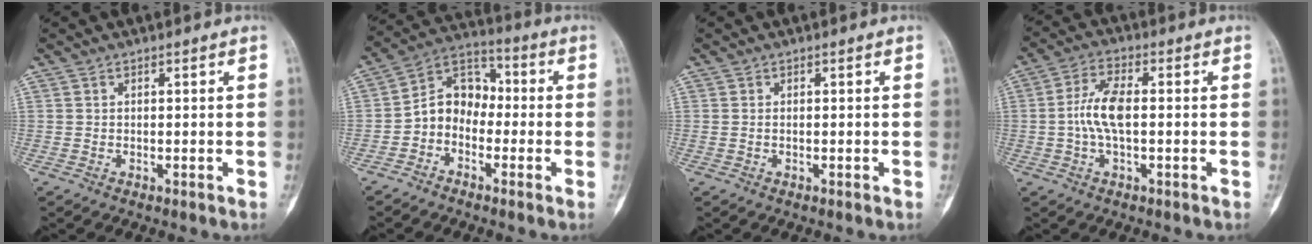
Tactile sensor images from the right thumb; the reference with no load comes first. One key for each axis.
{"total": 8.6, "fx": -2.3, "fy": 6.8, "fz": 4.8, "tx": -0.057, "ty": 0.048, "tz": -0.058}
{"total": 0.0}
{"total": 7.4, "fx": -0.3, "fy": 3.0, "fz": 6.7, "tx": -0.148, "ty": 0.016, "tz": -0.012}